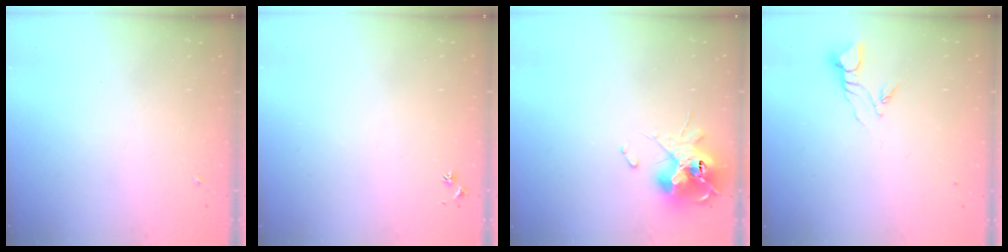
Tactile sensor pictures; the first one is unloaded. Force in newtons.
{"total": 2.5, "press": 2.5, "slide": 0.3}
{"total": 13.8, "press": 13.8, "slide": 1.5}
{"total": 3.7, "press": 3.7, "slide": 0.1}